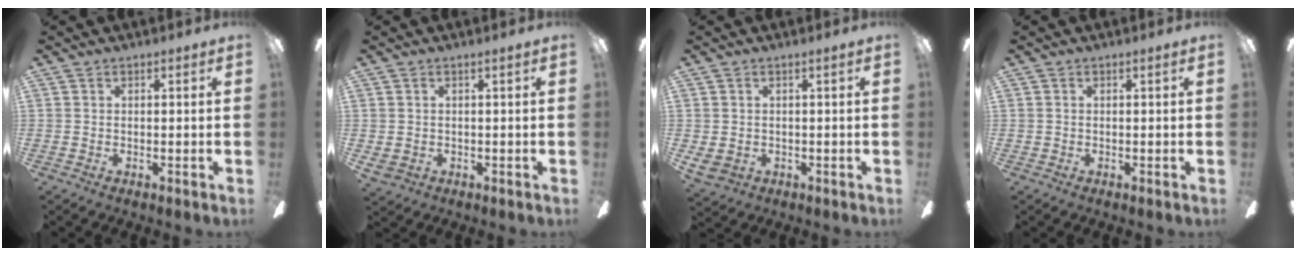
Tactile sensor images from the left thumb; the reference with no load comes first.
{"total": 1.7, "force": [0.2, 1.1, 1.3], "torque": [-0.032, 0.001, 0.000]}
{"total": 2.7, "force": [0.1, 1.9, 2.0], "torque": [-0.050, 0.000, -0.001]}
{"total": 0.0}